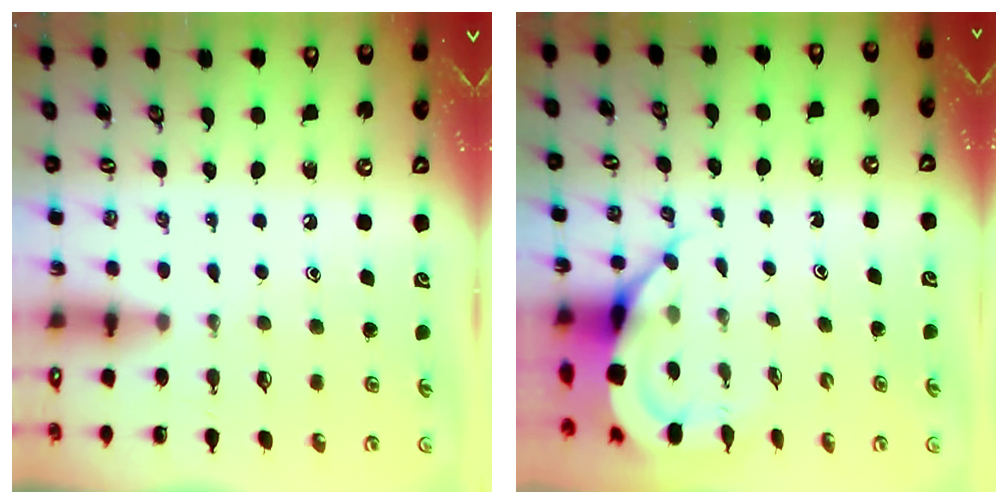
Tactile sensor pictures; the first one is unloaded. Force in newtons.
{"total": 6.7, "press": 6.7, "slide": 0.8}